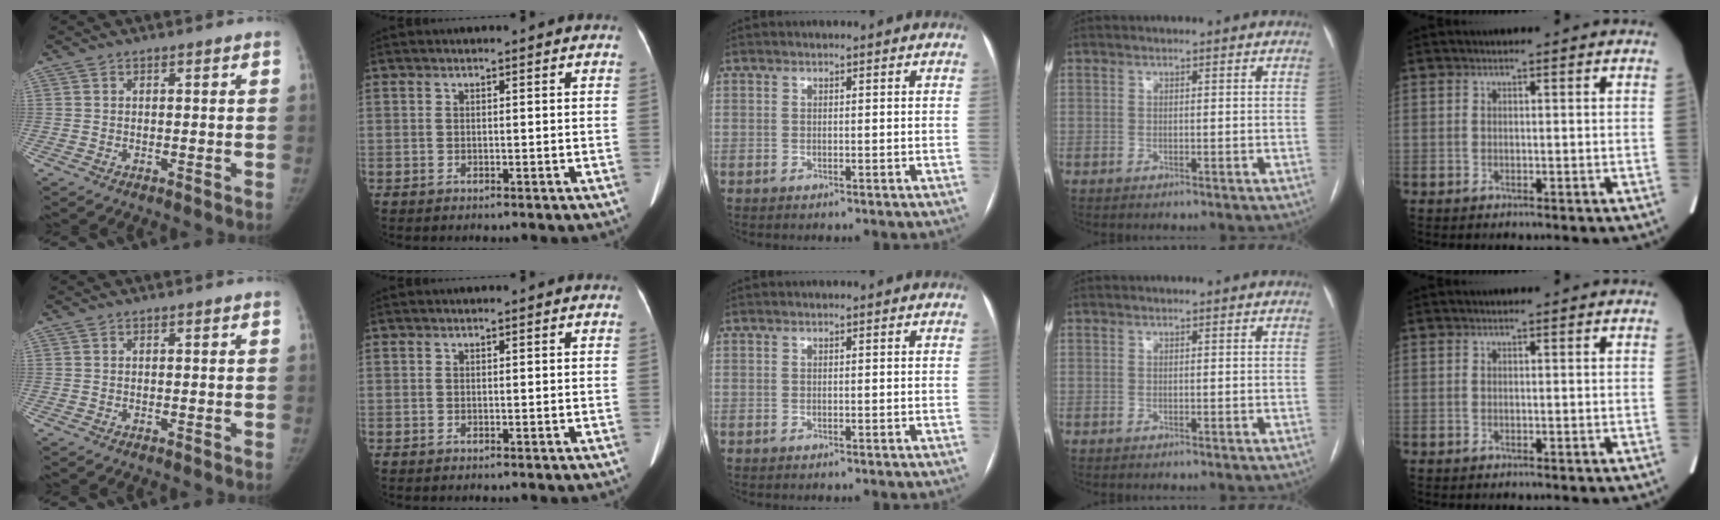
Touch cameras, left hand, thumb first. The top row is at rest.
{}